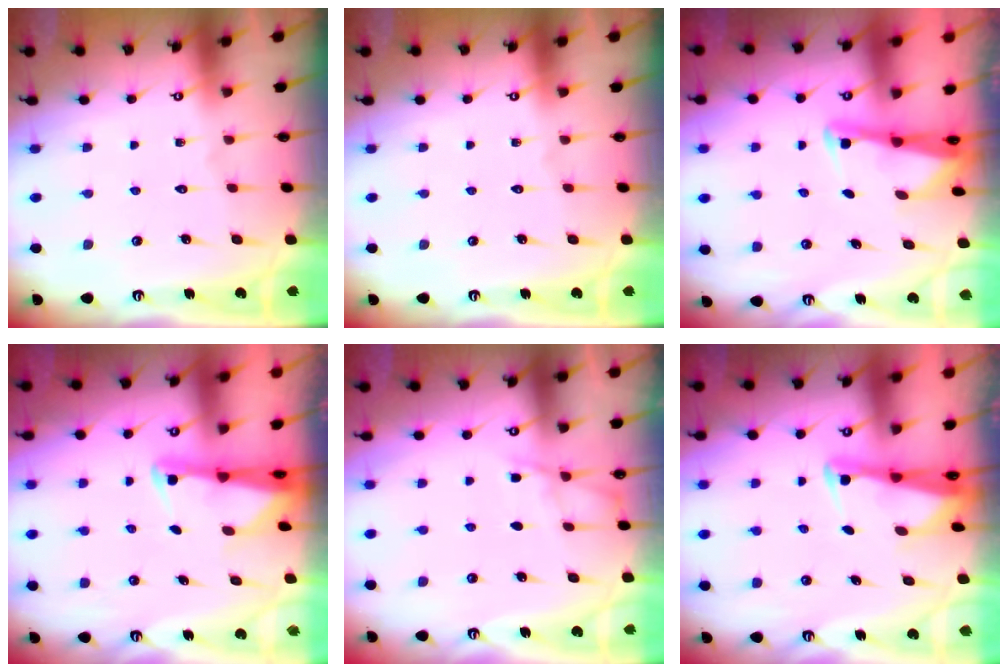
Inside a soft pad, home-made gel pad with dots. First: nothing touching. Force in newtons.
{"total": 0.0}
{"total": 2.5, "press": 2.5, "slide": 0.3}
{"total": 2.8, "press": 2.7, "slide": 0.6}
{"total": 3.8, "press": 3.7, "slide": 0.6}
{"total": 2.5, "press": 2.5, "slide": 0.5}